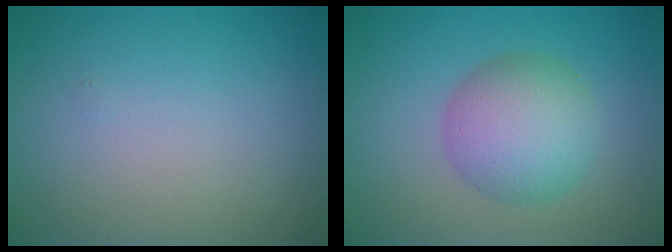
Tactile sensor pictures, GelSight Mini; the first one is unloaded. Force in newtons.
{"total": 5.7, "press": 5.7, "slide": 0.2}